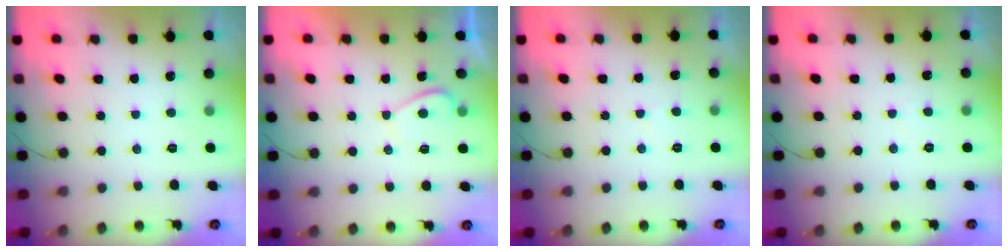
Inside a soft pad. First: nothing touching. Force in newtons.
{"total": 2.1, "press": 2.0, "slide": 0.7}
{"total": 1.5, "press": 1.5, "slide": 0.4}
{"total": 1.1, "press": 1.0, "slide": 0.4}